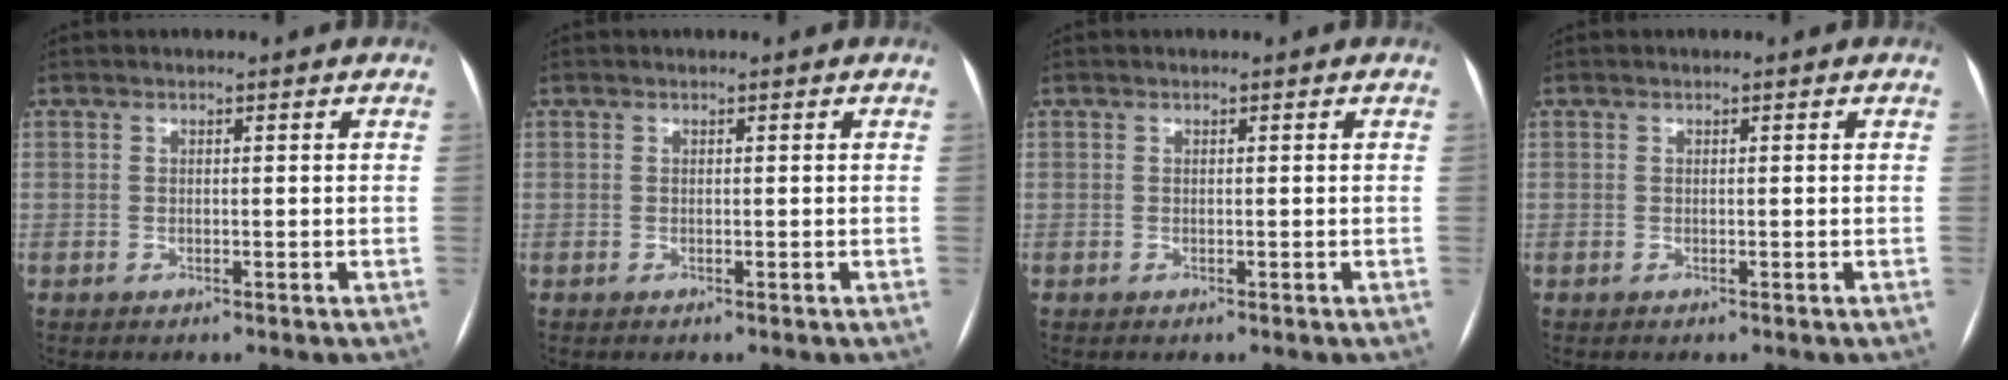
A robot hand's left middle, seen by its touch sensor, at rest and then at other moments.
{"total": 0.0}
{"total": 0.0}
{"total": 0.0}